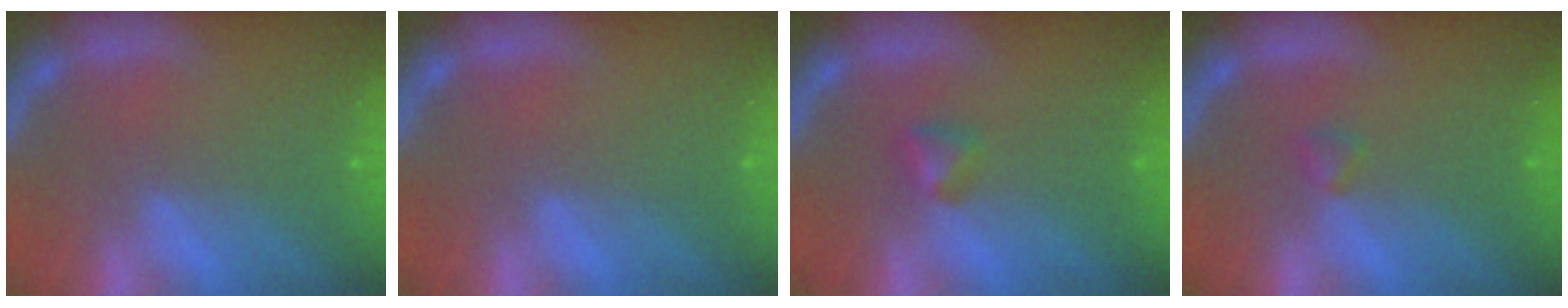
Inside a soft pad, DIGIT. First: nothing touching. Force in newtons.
{"total": 0.0}
{"total": 1.4}
{"total": 0.9}